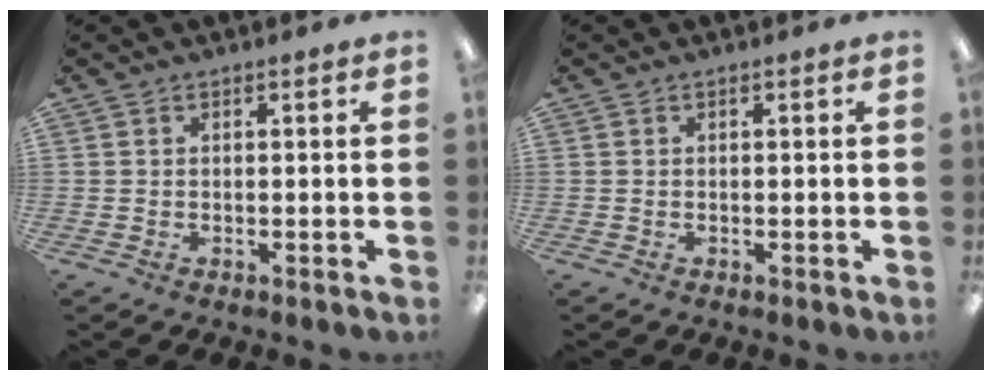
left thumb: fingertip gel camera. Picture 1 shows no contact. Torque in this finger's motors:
{"motor_torque": [0.05, -0.02, 0.26, -0.05, -0.01]}